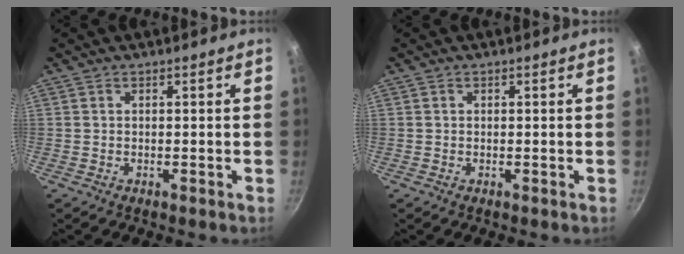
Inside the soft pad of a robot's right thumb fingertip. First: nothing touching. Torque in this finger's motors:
{"motor_torque": [-0.33, 0.04, -0.28, 0.13, 0.03]}